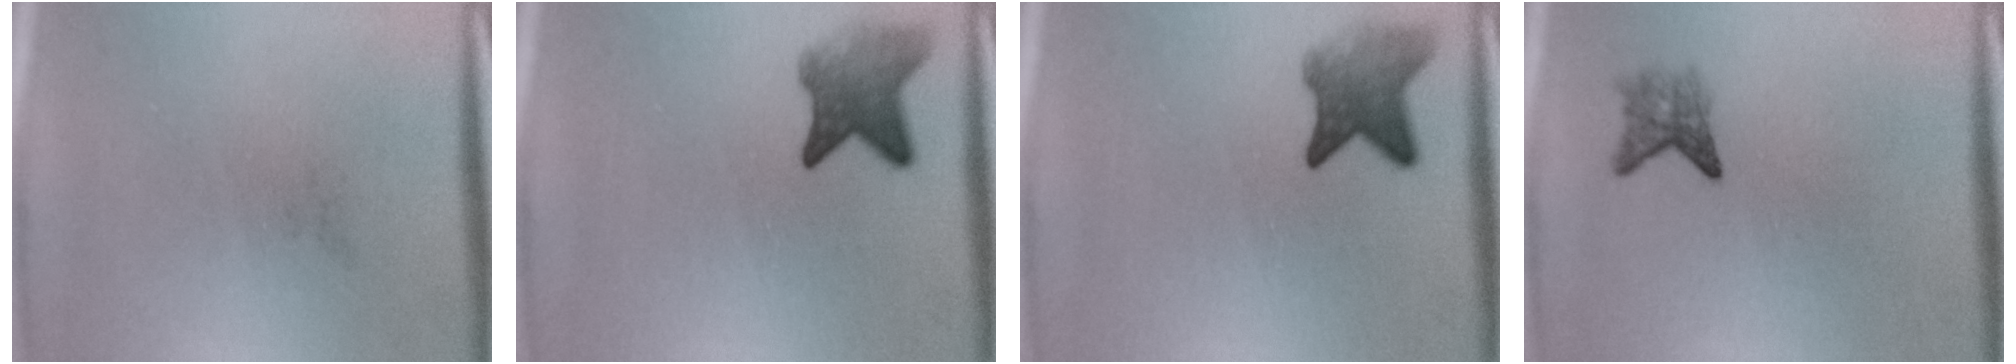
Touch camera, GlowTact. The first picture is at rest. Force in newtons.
{"total": 4.5}
{"total": 4.5}
{"total": 2.3}